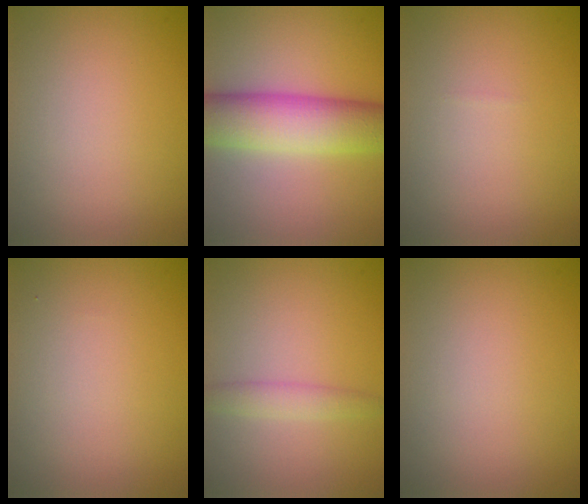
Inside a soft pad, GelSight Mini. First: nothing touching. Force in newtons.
{"total": 8.2, "press": 8.2, "slide": 0.2}
{"total": 0.0}
{"total": 0.0}
{"total": 1.7, "press": 1.7, "slide": 0.1}
{"total": 0.0}